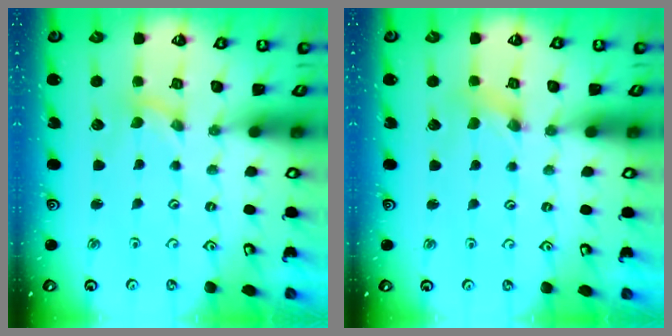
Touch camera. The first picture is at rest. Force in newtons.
{"total": 0.0}